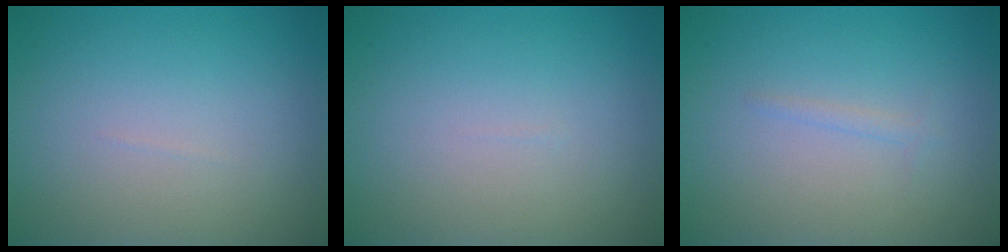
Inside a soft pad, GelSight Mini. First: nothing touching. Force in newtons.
{"total": 0.0}
{"total": 0.7, "press": 0.7, "slide": 0.1}